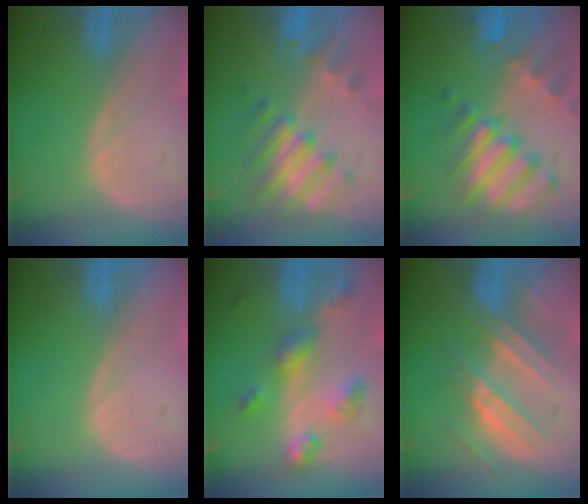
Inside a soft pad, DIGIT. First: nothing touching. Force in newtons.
{"total": 7.9, "press": 7.1, "slide": 3.4}
{"total": 10.3, "press": 8.9, "slide": 5.1}
{"total": 0.0}
{"total": 6.8, "press": 6.0, "slide": 3.2}
{"total": 7.3, "press": 7.3, "slide": 0.6}